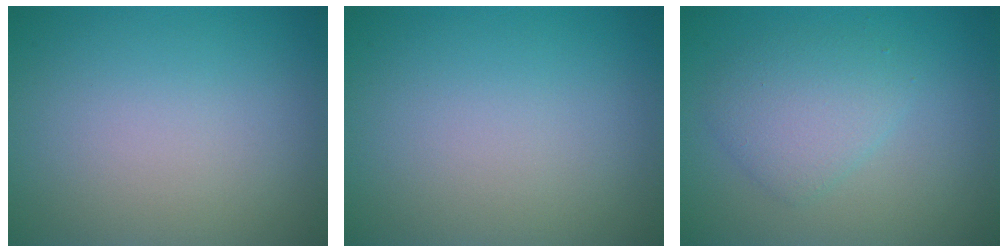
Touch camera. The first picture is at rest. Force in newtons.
{"total": 0.0}
{"total": 3.1, "press": 3.1, "slide": 0.3}